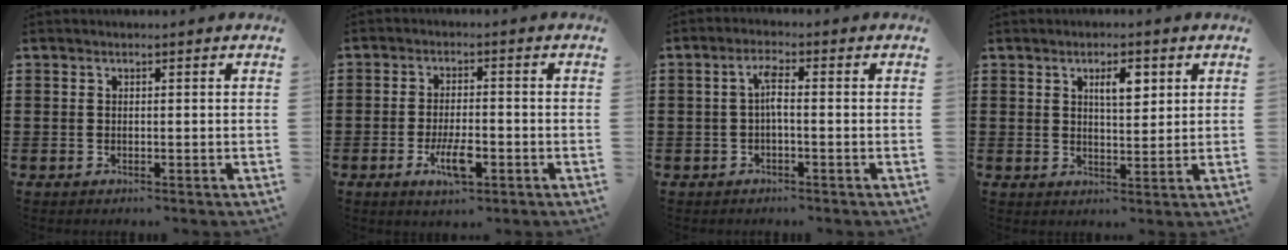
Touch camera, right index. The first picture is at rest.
{"total": 6.0, "force": [-2.4, 2.0, 5.1], "torque": [-0.110, -0.004, -0.047]}
{"total": 2.7, "force": [-0.4, 0.6, 2.6], "torque": [-0.053, 0.004, -0.009]}
{"total": 4.2, "force": [1.8, 1.5, 3.5], "torque": [-0.057, 0.003, 0.025]}